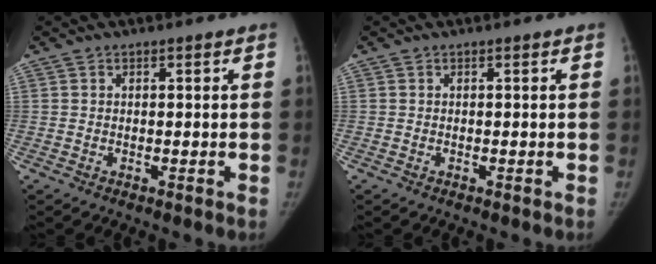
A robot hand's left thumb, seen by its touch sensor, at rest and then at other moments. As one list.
[{"total": 0.0}]